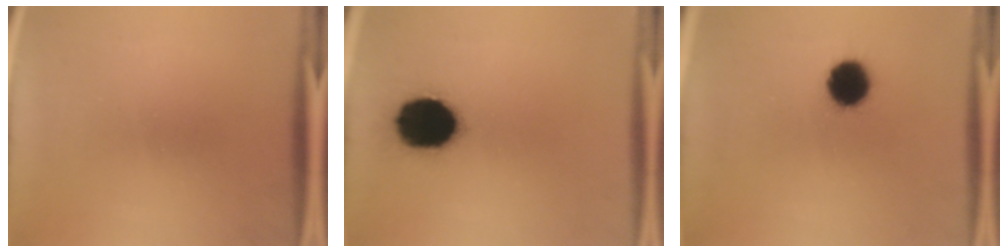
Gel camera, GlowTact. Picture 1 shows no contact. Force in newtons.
{"total": 17.2}
{"total": 9.0}